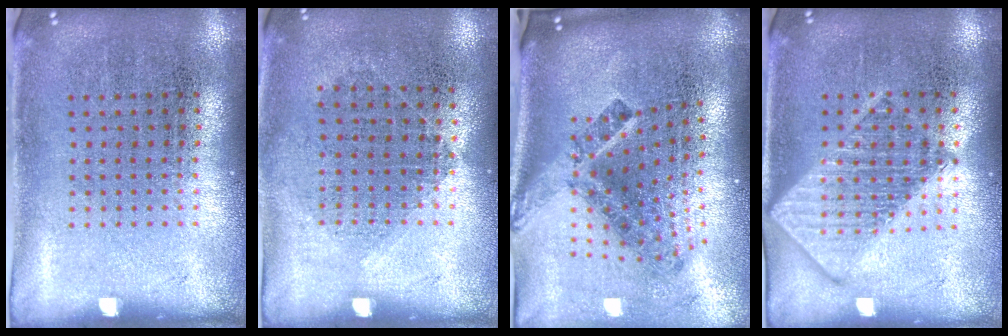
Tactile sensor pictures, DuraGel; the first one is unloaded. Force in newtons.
{"total": 1.0, "press": 0.9, "slide": 0.5}
{"total": 2.9, "press": 1.7, "slide": 2.4}
{"total": 2.8, "press": 2.8, "slide": 0.4}